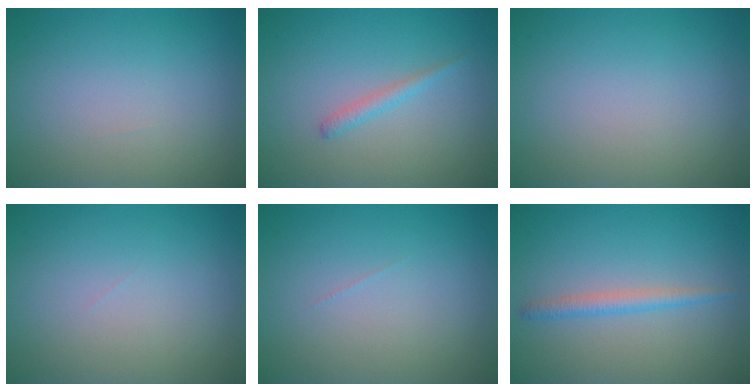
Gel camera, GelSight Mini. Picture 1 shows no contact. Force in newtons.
{"total": 1.2, "press": 1.1, "slide": 0.1}
{"total": 0.0}
{"total": 0.0}
{"total": 0.0}
{"total": 1.7, "press": 1.7, "slide": 0.1}